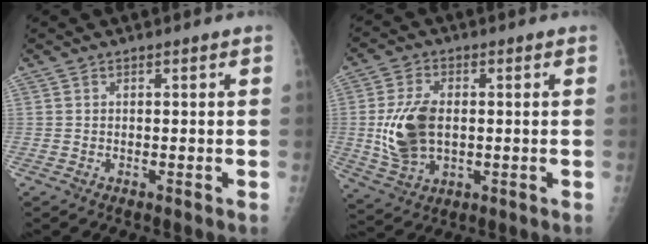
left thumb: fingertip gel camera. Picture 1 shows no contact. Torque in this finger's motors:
{"motor_torque": [0.00, 0.28, 0.52, 0.30, 0.30]}